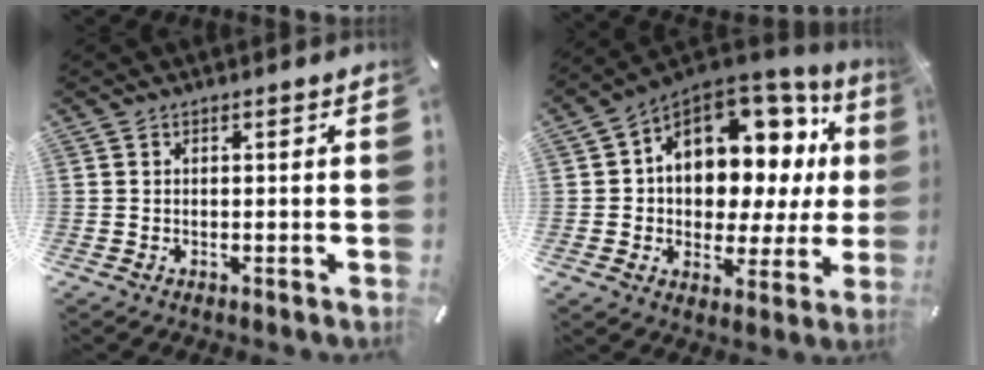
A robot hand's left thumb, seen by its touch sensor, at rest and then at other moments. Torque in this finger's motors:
{"motor_torque": [1.97, 3.04, 1.73, 0.89, 0.46]}